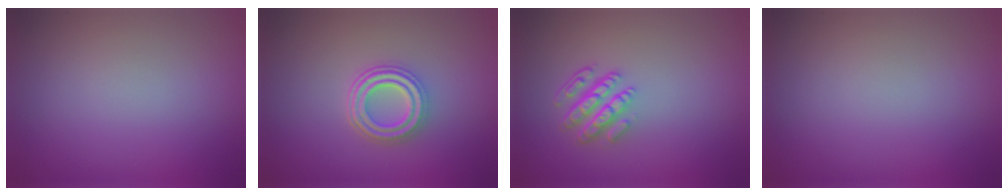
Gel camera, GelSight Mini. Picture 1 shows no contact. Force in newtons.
{"total": 4.0, "press": 3.1, "slide": 2.5}
{"total": 4.3, "press": 3.2, "slide": 2.9}
{"total": 0.0}